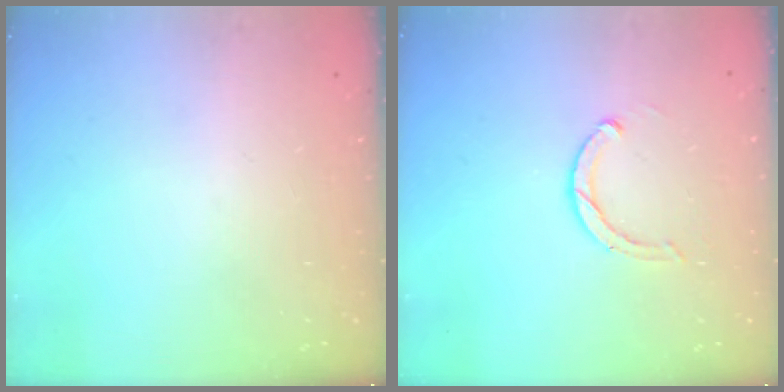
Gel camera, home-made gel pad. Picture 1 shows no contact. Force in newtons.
{"total": 3.0, "press": 2.9, "slide": 0.5}